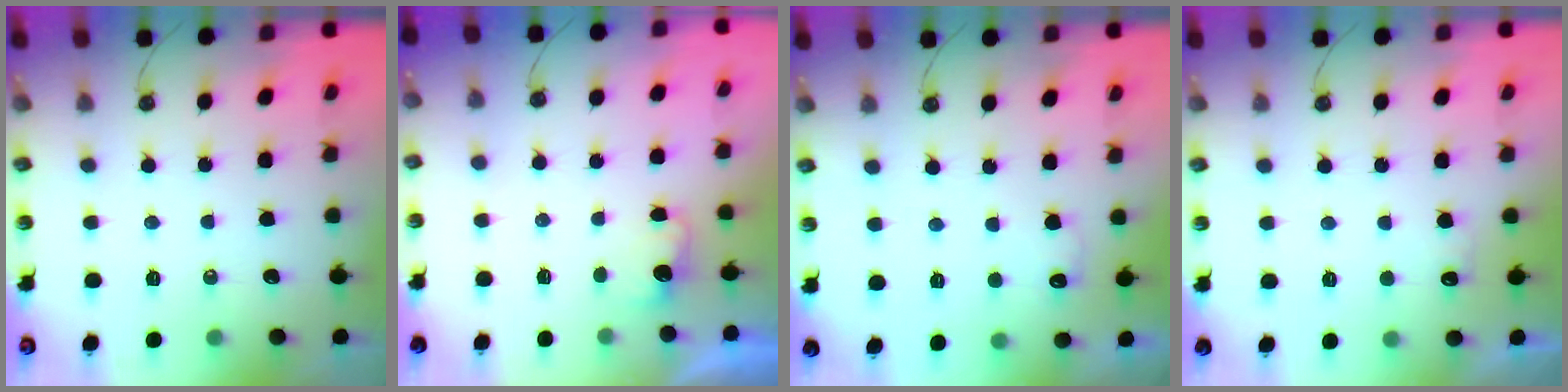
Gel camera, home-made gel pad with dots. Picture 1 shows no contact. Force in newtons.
{"total": 2.4, "press": 2.3, "slide": 0.8}
{"total": 6.4, "press": 6.3, "slide": 1.2}
{"total": 6.3, "press": 6.2, "slide": 1.1}